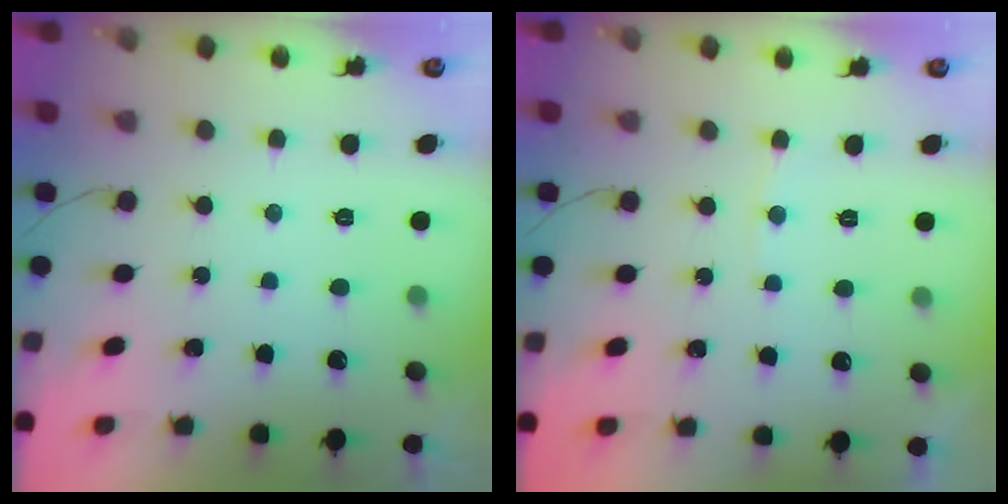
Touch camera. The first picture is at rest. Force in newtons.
{"total": 3.2, "press": 3.2, "slide": 0.3}